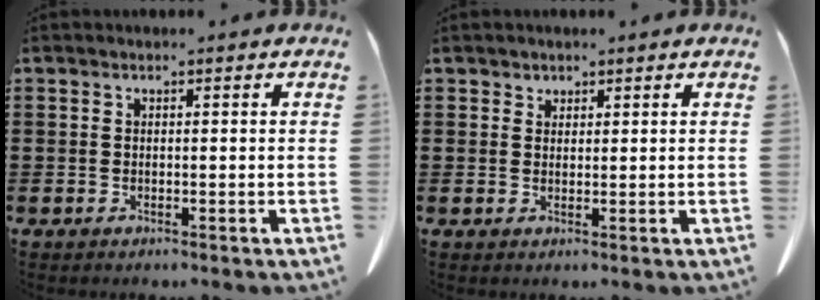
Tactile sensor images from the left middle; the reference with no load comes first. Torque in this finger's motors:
{"motor_torque": [0.09, -0.03, -0.02, -0.01]}